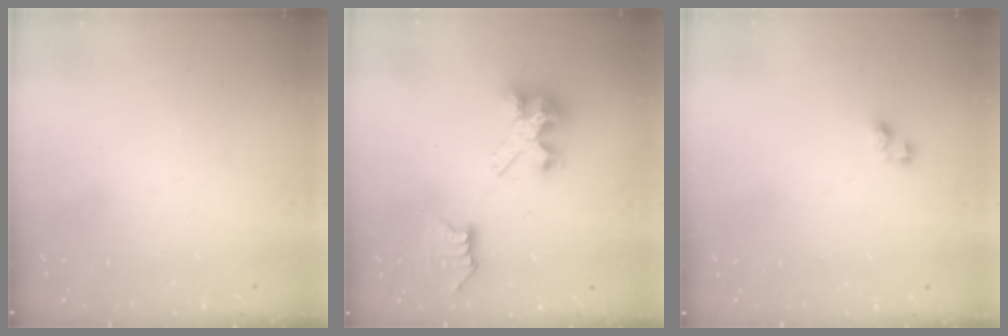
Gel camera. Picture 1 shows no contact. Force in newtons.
{"total": 7.4, "press": 7.4, "slide": 0.0}
{"total": 3.4, "press": 3.4, "slide": 0.0}